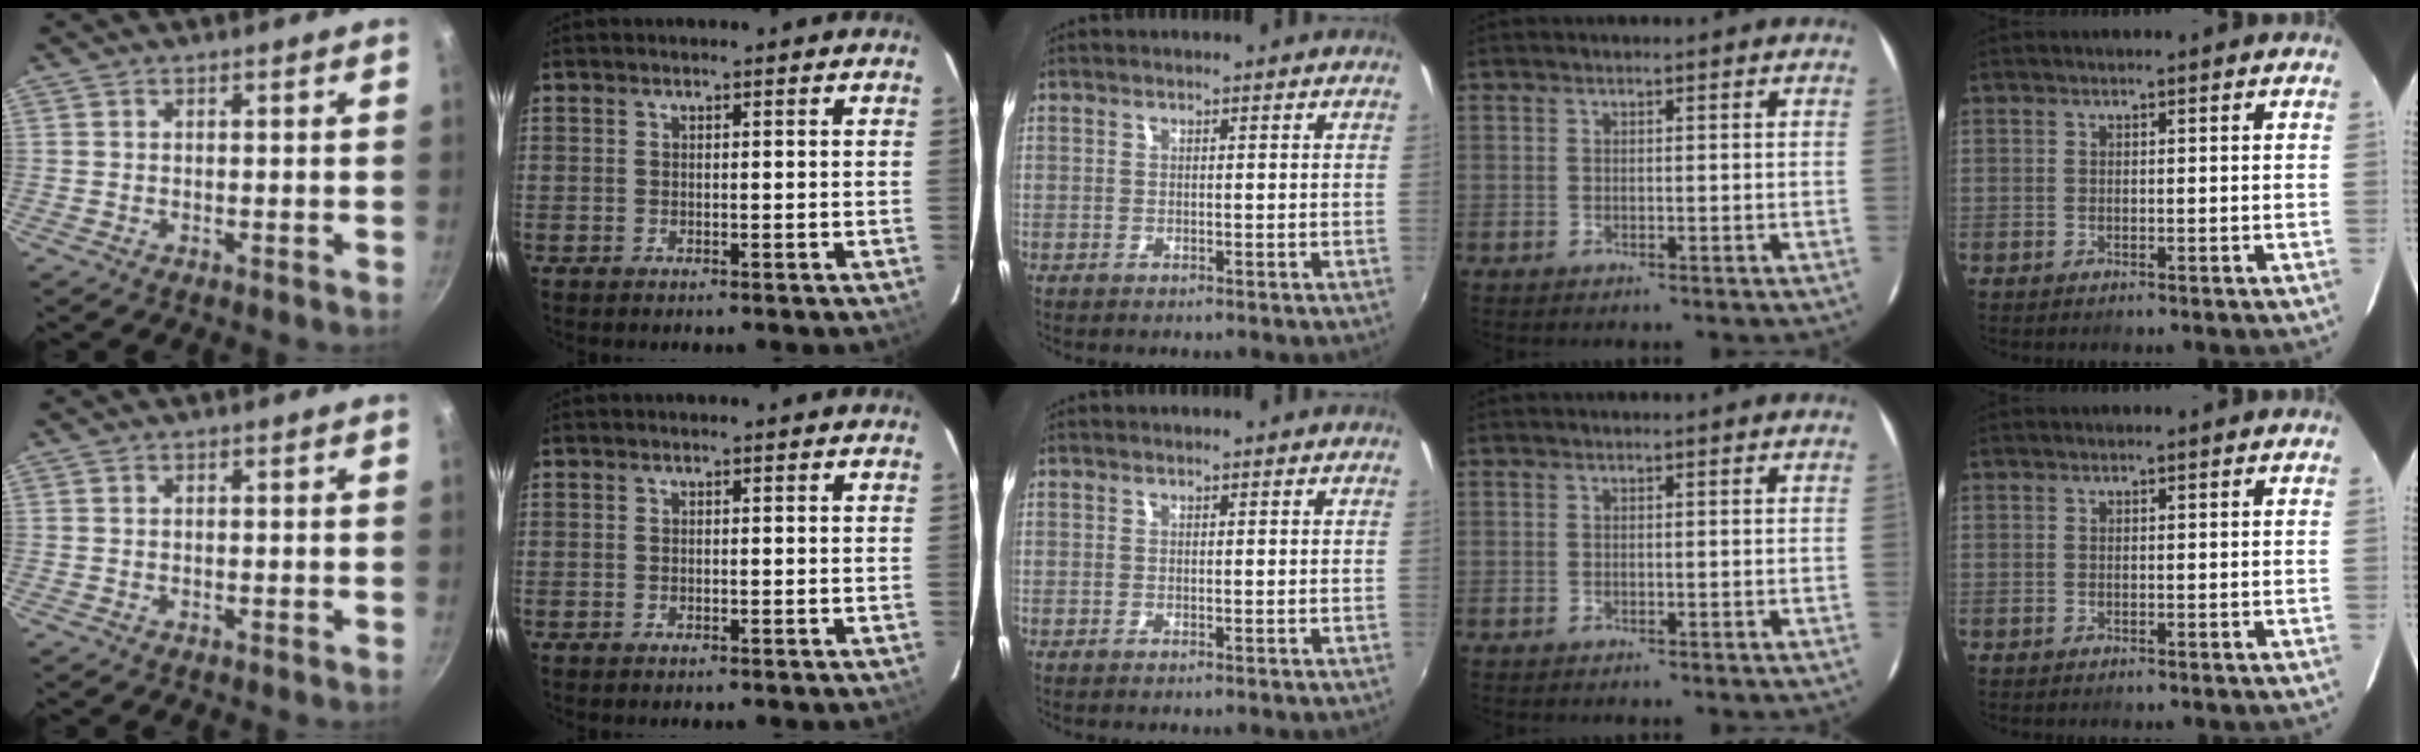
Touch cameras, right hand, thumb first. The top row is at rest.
{}